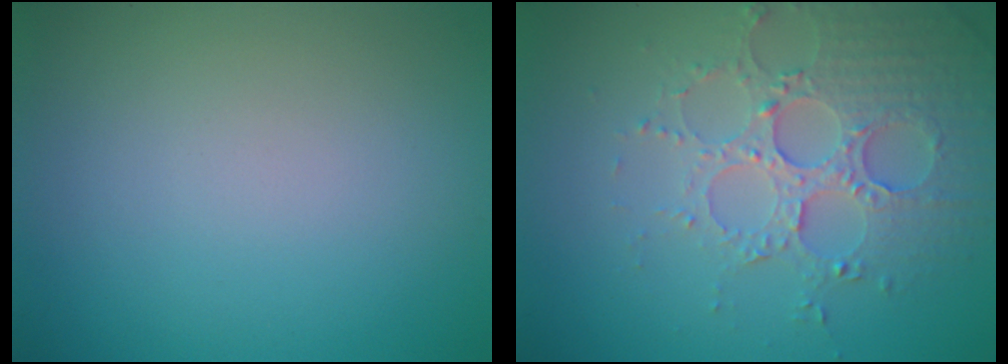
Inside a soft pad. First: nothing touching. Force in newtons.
{"total": 5.1, "press": 3.9, "slide": 3.3}